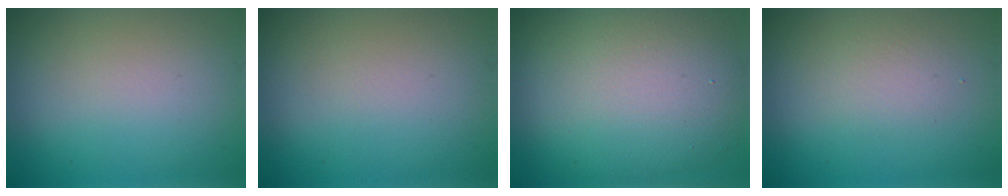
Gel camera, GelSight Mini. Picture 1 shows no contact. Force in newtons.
{"total": 0.0}
{"total": 12.4, "press": 12.3, "slide": 0.7}
{"total": 1.6, "press": 1.6, "slide": 0.1}